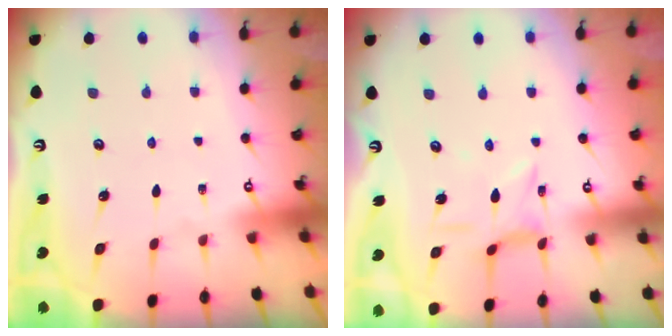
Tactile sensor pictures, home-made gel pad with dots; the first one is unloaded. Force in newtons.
{"total": 1.6, "press": 1.6, "slide": 0.5}